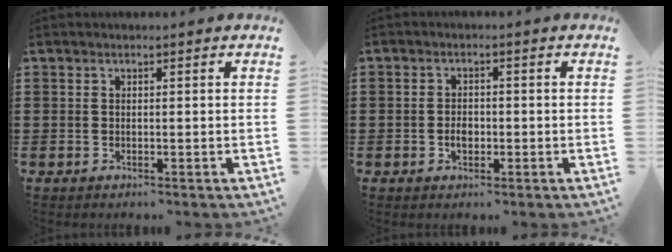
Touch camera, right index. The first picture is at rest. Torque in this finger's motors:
{"motor_torque": [2.14, 0.00, 0.00, 0.01]}